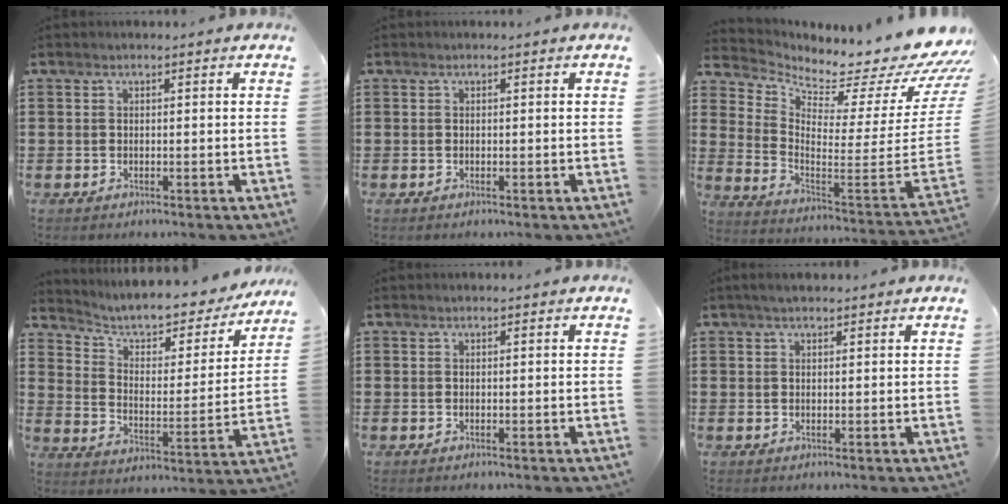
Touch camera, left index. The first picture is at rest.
{"total": 0.0}
{"total": 4.8, "force": [4.2, 0.7, 2.1], "torque": [-0.040, -0.076, 0.056]}
{"total": 6.2, "force": [5.4, 1.6, 2.5], "torque": [-0.067, -0.040, 0.088]}
{"total": 0.0}
{"total": 1.5, "force": [1.2, 0.5, 0.8], "torque": [-0.019, 0.005, 0.022]}